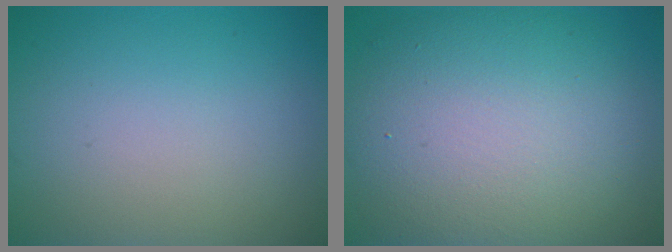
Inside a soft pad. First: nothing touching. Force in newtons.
{"total": 12.2, "press": 12.2, "slide": 0.8}